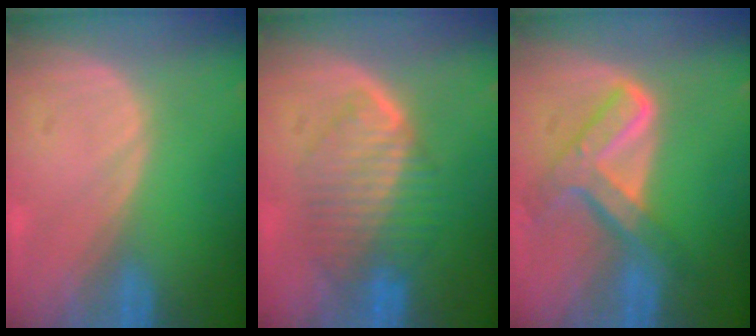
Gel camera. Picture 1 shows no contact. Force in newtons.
{"total": 6.8, "press": 6.8, "slide": 0.2}
{"total": 7.7, "press": 6.5, "slide": 4.2}